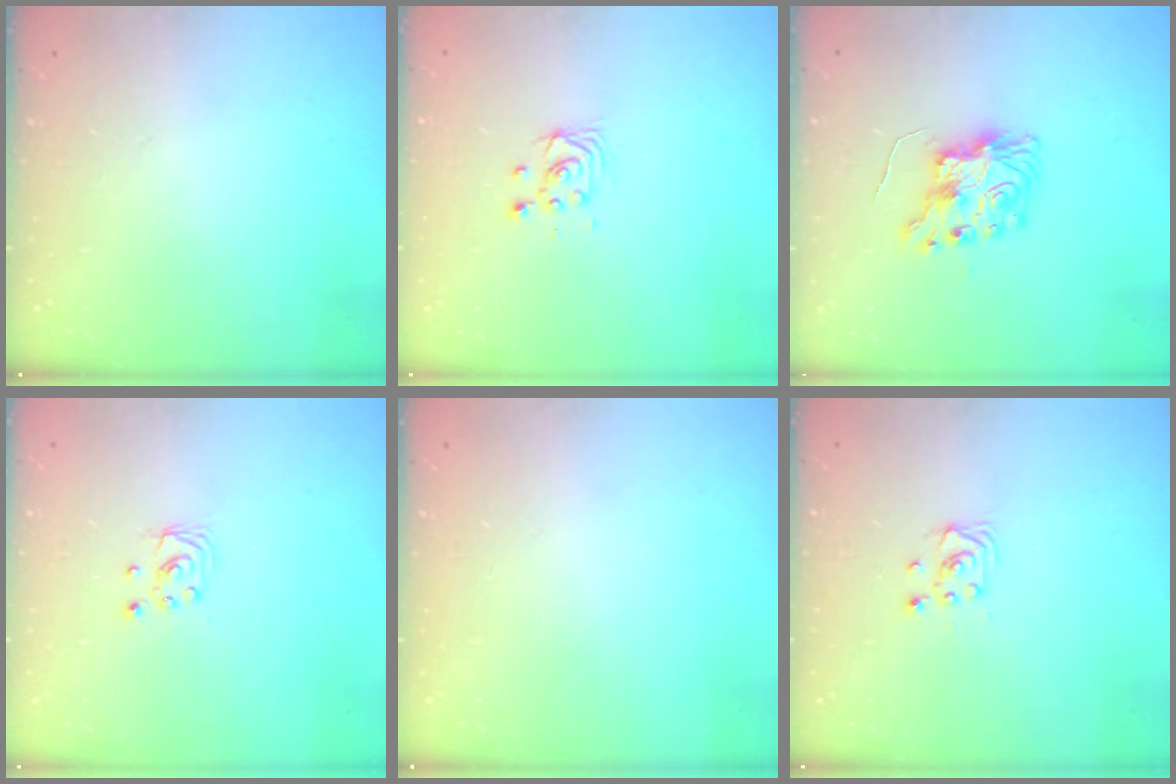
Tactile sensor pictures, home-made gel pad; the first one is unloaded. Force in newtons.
{"total": 3.3, "press": 3.2, "slide": 0.6}
{"total": 9.8, "press": 9.8, "slide": 0.9}
{"total": 2.2, "press": 2.2, "slide": 0.2}
{"total": 0.0}
{"total": 2.9, "press": 2.9, "slide": 0.4}